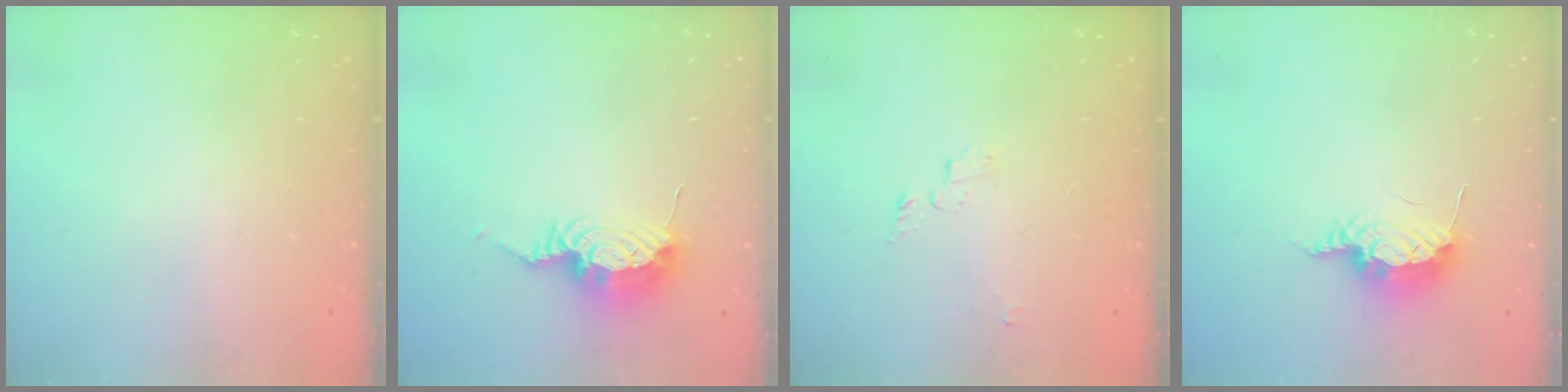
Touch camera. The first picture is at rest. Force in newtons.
{"total": 10.0, "press": 10.0, "slide": 1.1}
{"total": 3.8, "press": 3.7, "slide": 0.4}
{"total": 8.4, "press": 8.3, "slide": 1.0}